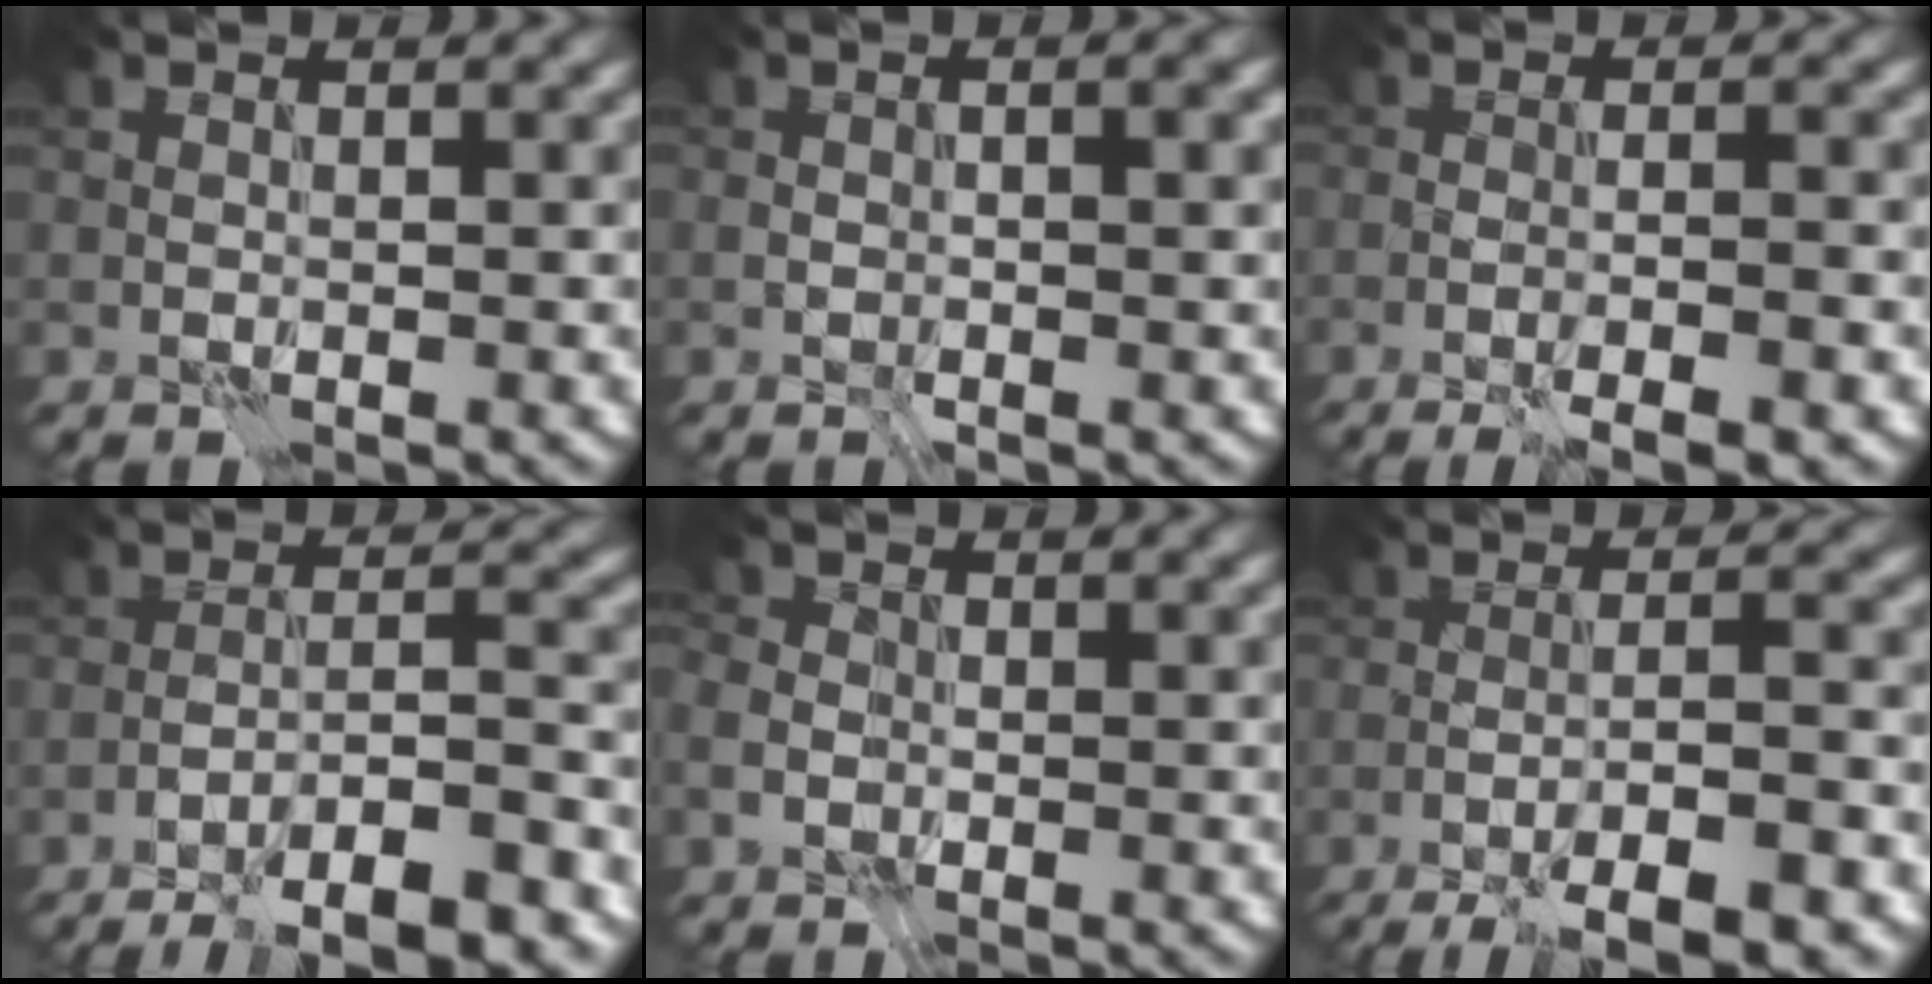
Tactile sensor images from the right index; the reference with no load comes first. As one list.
[{"total": 2.2, "force": [-0.3, 0.8, 2.1], "torque": [-0.035, 0.000, -0.007]}, {"total": 5.4, "force": [-2.9, 1.2, 4.4], "torque": [-0.059, 0.004, -0.041]}, {"total": 11.7, "force": [-8.8, 2.5, 7.3], "torque": [-0.098, 0.005, -0.121]}, {"total": 1.7, "force": [-0.8, 1.3, 0.7], "torque": [-0.013, 0.002, -0.025]}, {"total": 8.9, "force": [-5.3, 1.8, 6.9], "torque": [-0.094, 0.009, -0.085]}]